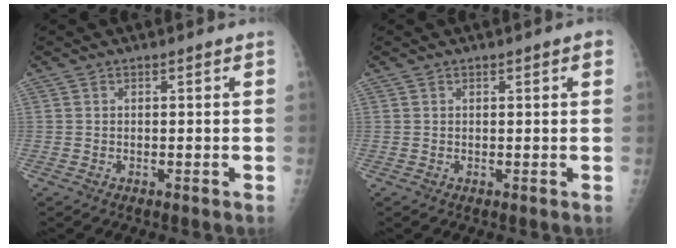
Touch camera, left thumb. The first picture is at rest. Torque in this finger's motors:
{"motor_torque": [-0.13, 0.09, -0.23, -0.24, 0.03]}